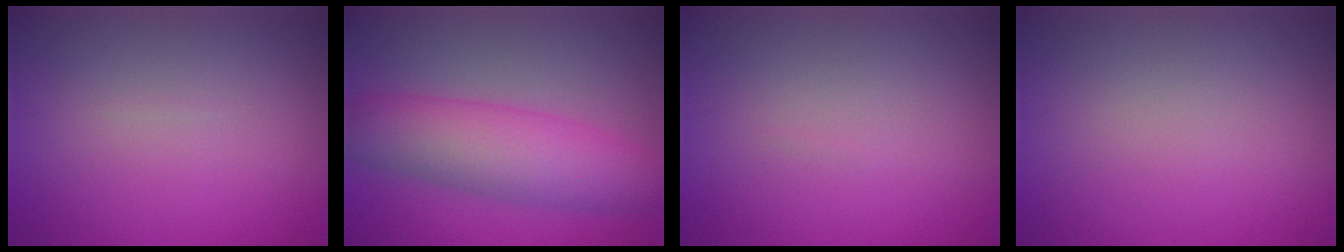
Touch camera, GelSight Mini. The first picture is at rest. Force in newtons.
{"total": 7.2, "press": 7.2, "slide": 0.1}
{"total": 0.0}
{"total": 0.0}